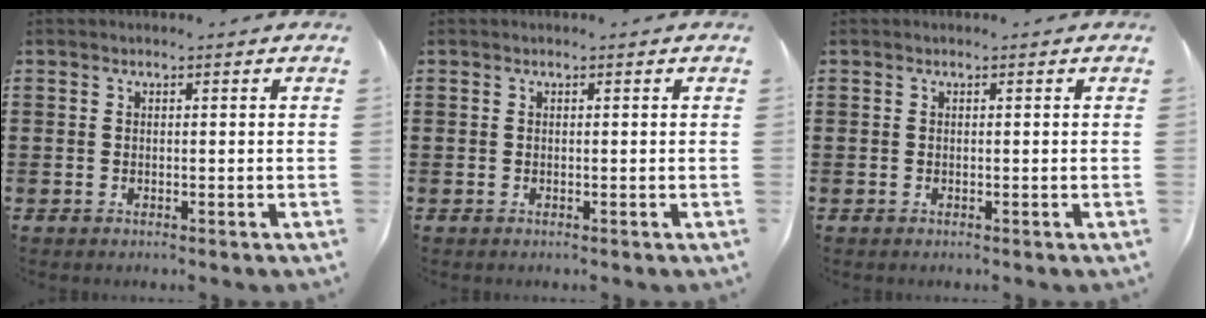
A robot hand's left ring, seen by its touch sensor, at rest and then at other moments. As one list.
[{"total": 0.0}, {"total": 0.0}]